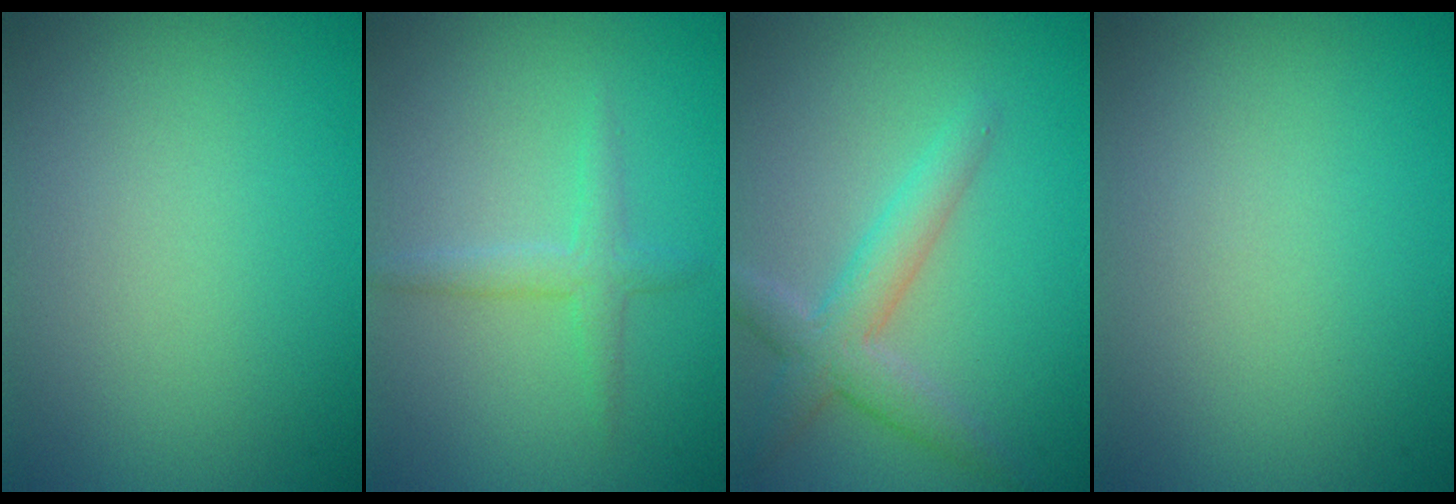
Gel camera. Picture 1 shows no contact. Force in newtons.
{"total": 1.9, "press": 1.9, "slide": 0.2}
{"total": 3.7, "press": 3.7, "slide": 0.3}
{"total": 0.0}